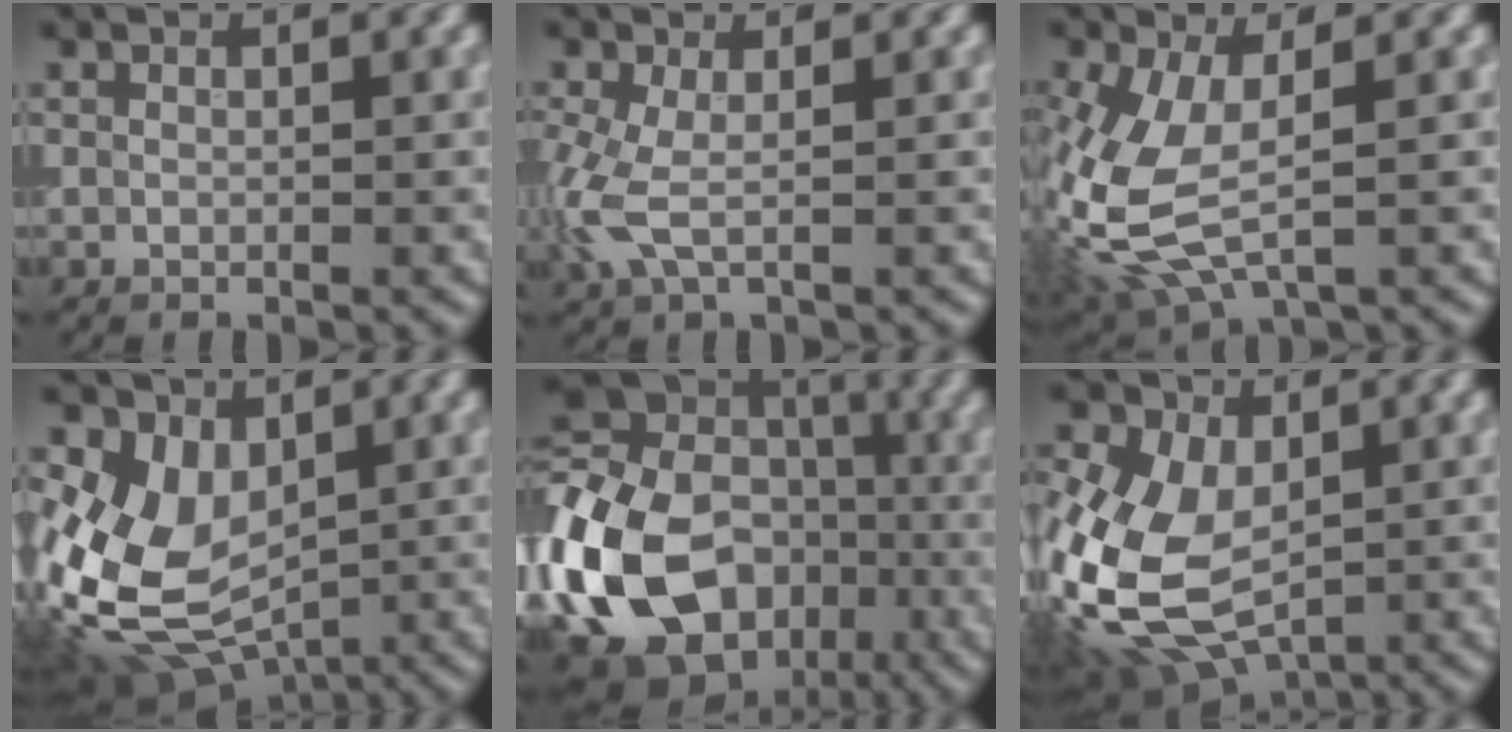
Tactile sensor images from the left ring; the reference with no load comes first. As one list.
[{"total": 3.9, "force": [-0.5, 1.9, 3.3], "torque": [-0.106, -0.006, -0.015]}, {"total": 7.3, "force": [-0.4, 3.9, 6.2], "torque": [-0.167, -0.013, -0.005]}, {"total": 10.1, "force": [-0.5, 7.4, 6.8], "torque": [-0.146, -0.023, -0.002]}, {"total": 19.0, "force": [-5.8, 14.2, 11.2], "torque": [-0.268, -0.010, -0.113]}, {"total": 13.2, "force": [-2.0, 8.4, 10.0], "torque": [-0.241, -0.021, -0.041]}]